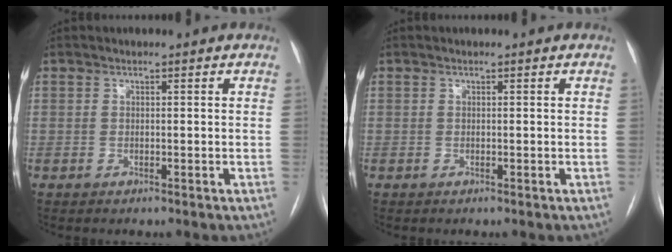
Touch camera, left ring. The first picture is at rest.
{"total": 0.0}